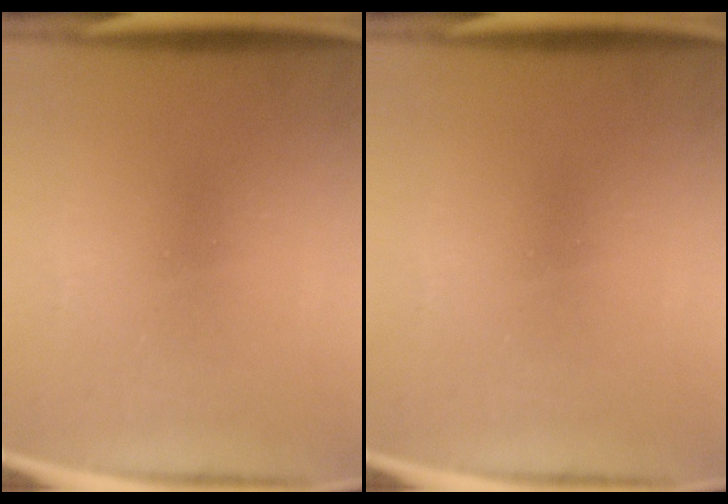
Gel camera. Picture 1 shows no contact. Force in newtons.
{"total": 0.0}